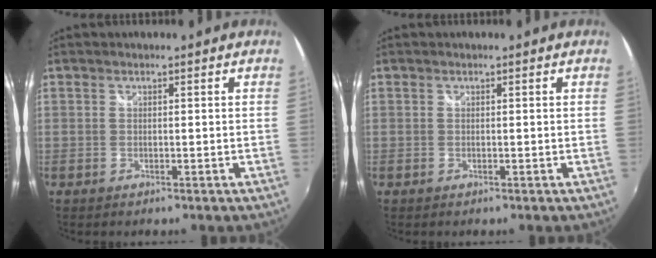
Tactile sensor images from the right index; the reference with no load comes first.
{"total": 0.0}